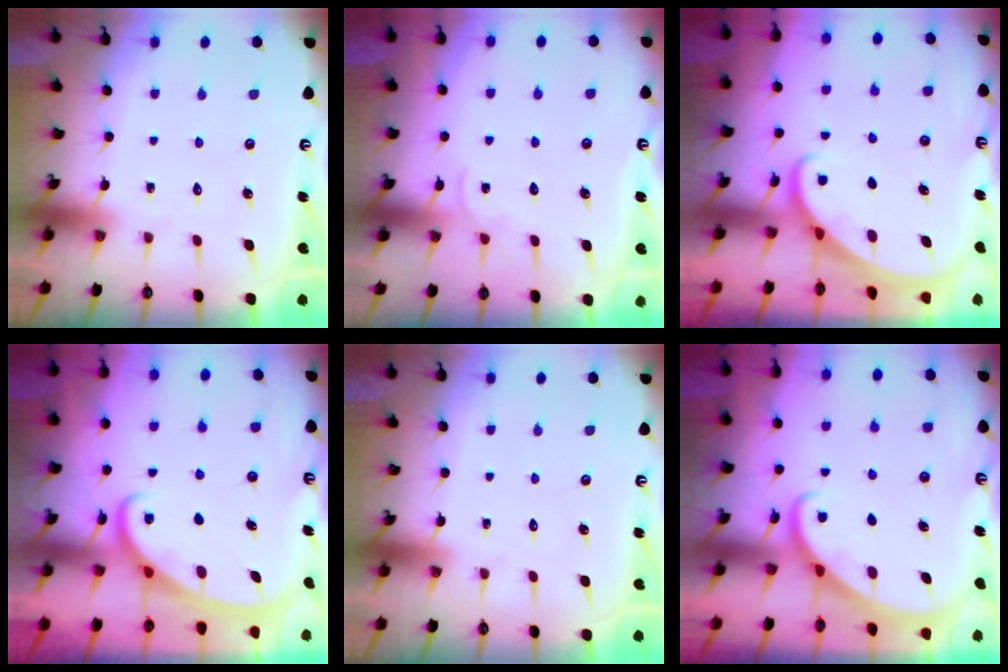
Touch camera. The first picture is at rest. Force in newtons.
{"total": 5.9, "press": 5.9, "slide": 0.5}
{"total": 2.7, "press": 2.6, "slide": 0.2}
{"total": 2.5, "press": 2.4, "slide": 0.3}
{"total": 0.0}
{"total": 2.8, "press": 2.8, "slide": 0.2}